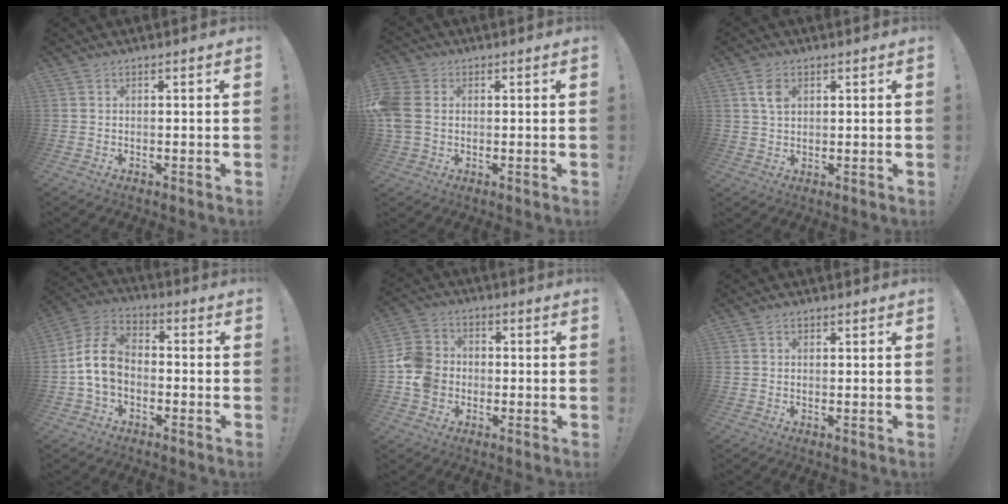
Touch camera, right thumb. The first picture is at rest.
{"total": 8.3, "force": [0.4, 6.3, 5.3], "torque": [-0.133, 0.007, 0.015]}
{"total": 4.8, "force": [1.9, 3.1, 3.1], "torque": [-0.048, 0.001, 0.035]}
{"total": 12.4, "force": [-1.6, 8.8, 8.5], "torque": [-0.151, 0.026, -0.024]}
{"total": 11.4, "force": [-2.6, 9.9, 5.0], "torque": [-0.096, 0.034, -0.046]}
{"total": 0.7, "force": [0.3, 0.6, 0.3], "torque": [-0.003, 0.001, 0.006]}